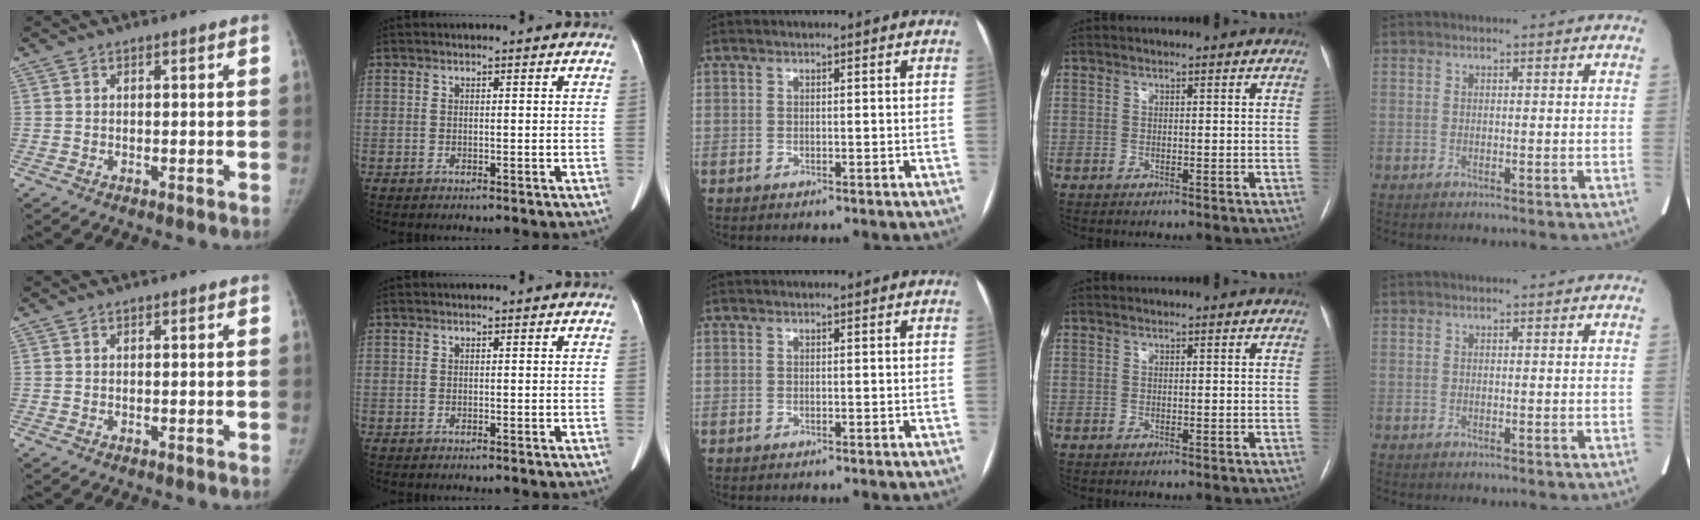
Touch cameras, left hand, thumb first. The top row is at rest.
{}